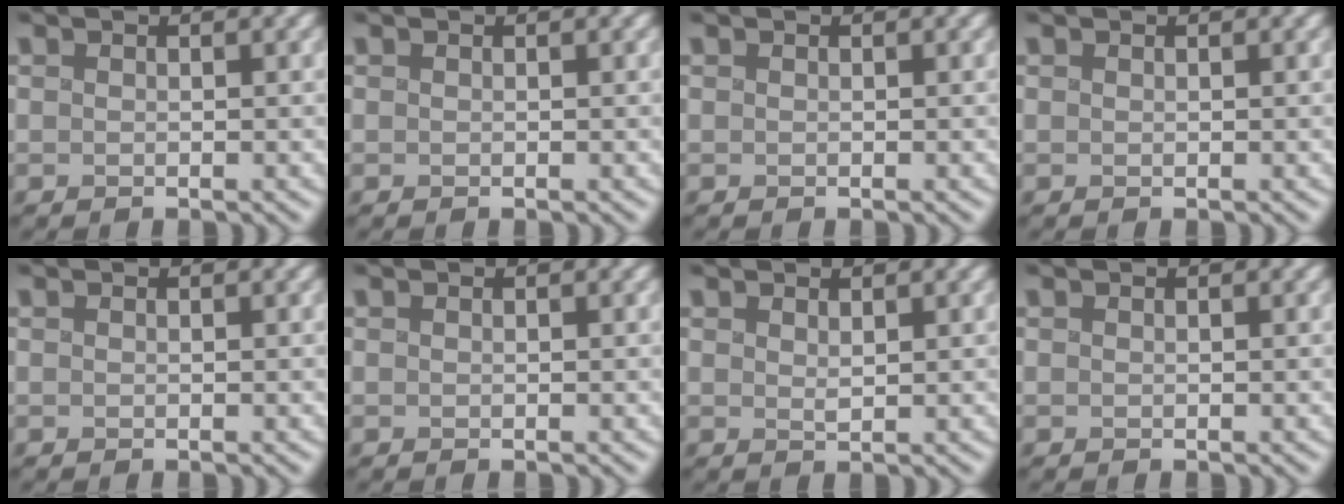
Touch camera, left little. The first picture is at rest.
{"total": 0.0}
{"total": 0.0}
{"total": 0.0}
{"total": 0.0}
{"total": 0.0}
{"total": 0.9, "force": [0.7, 0.2, 0.5], "torque": [-0.006, 0.001, 0.015]}
{"total": 0.0}